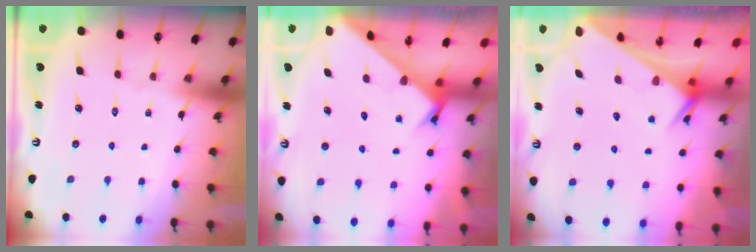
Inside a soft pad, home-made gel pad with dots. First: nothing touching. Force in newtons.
{"total": 2.2, "press": 2.2, "slide": 0.2}
{"total": 2.6, "press": 2.6, "slide": 0.2}